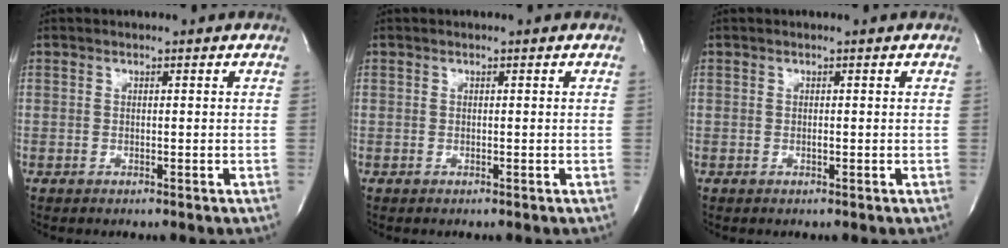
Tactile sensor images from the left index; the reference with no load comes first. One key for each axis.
{"total": 0.0}
{"total": 0.0}